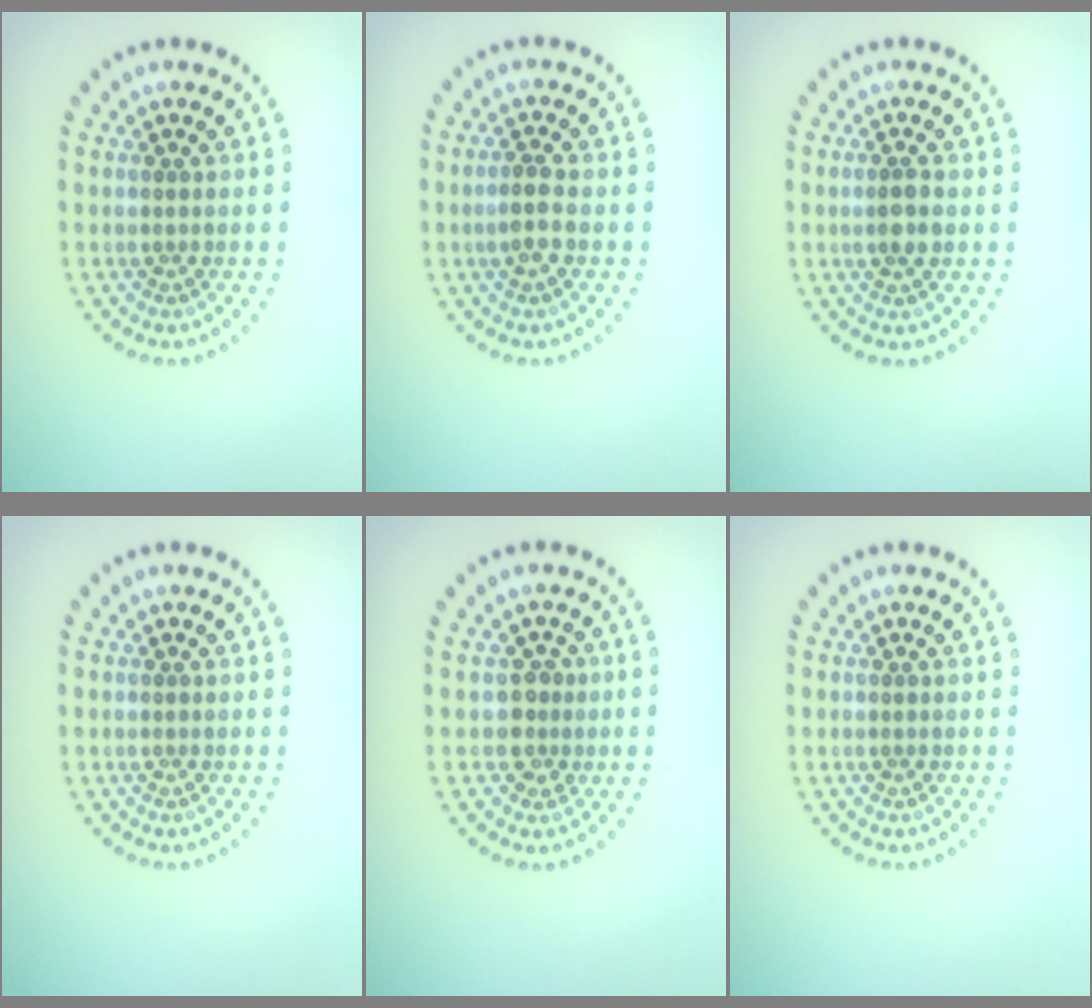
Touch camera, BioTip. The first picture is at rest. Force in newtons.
{"total": 1.9, "press": 1.8, "slide": 0.7}
{"total": 1.9, "press": 1.7, "slide": 0.8}
{"total": 0.0}
{"total": 2.0, "press": 1.7, "slide": 1.2}
{"total": 0.0}